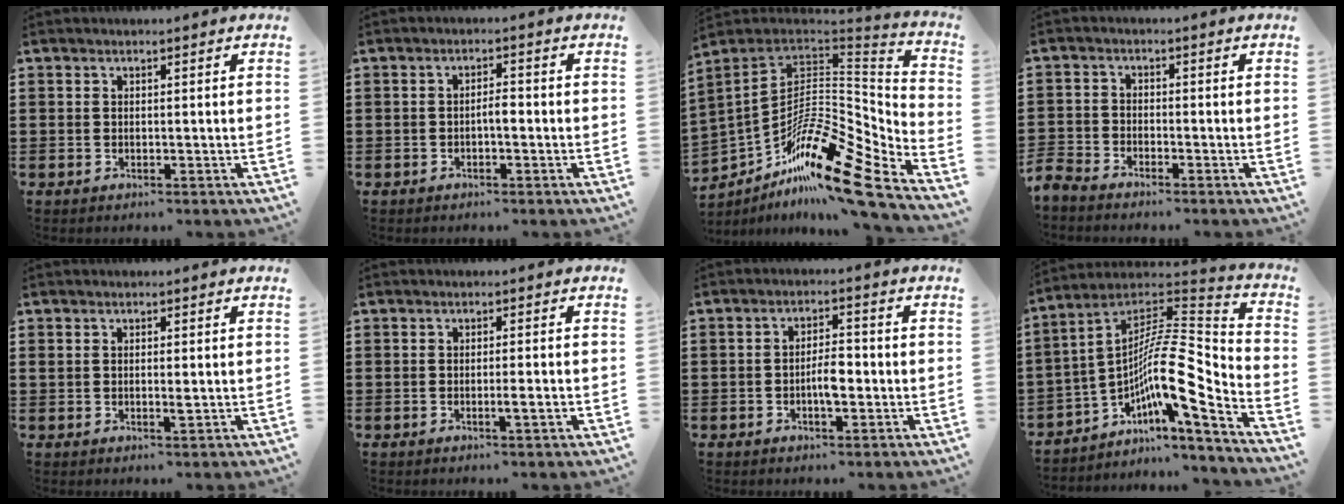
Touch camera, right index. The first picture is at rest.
{"total": 1.9, "force": [-0.6, 0.6, 1.7], "torque": [-0.033, 0.003, -0.012]}
{"total": 17.2, "force": [-10.8, 4.9, 12.5], "torque": [-0.226, 0.002, -0.202]}
{"total": 2.9, "force": [-2.9, 0.3, -0.1], "torque": [-0.020, -0.006, -0.068]}
{"total": 1.4, "force": [0.0, 0.4, 1.3], "torque": [-0.024, 0.000, 0.001]}
{"total": 2.3, "force": [-0.7, 0.0, 2.2], "torque": [-0.035, -0.004, -0.014]}
{"total": 4.1, "force": [-0.9, 1.5, 3.7], "torque": [-0.075, 0.004, -0.019]}
{"total": 12.4, "force": [-3.1, 2.7, 11.7], "torque": [-0.214, -0.038, -0.075]}